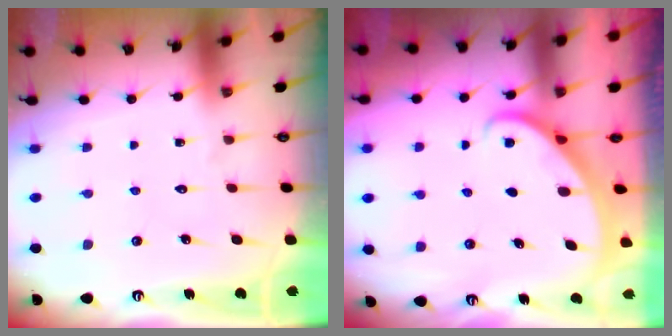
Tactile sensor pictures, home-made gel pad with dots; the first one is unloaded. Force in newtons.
{"total": 1.7, "press": 1.7, "slide": 0.1}